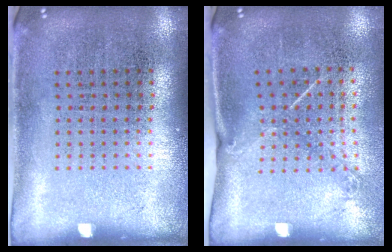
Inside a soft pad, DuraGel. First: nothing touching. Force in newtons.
{"total": 1.4, "press": 1.0, "slide": 1.0}